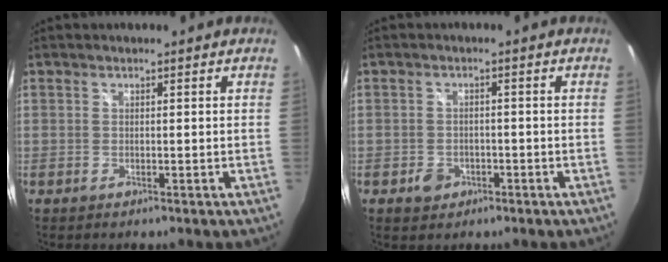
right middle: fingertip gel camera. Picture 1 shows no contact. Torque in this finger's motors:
{"motor_torque": [0.32, -0.42, 0.02, 0.04]}